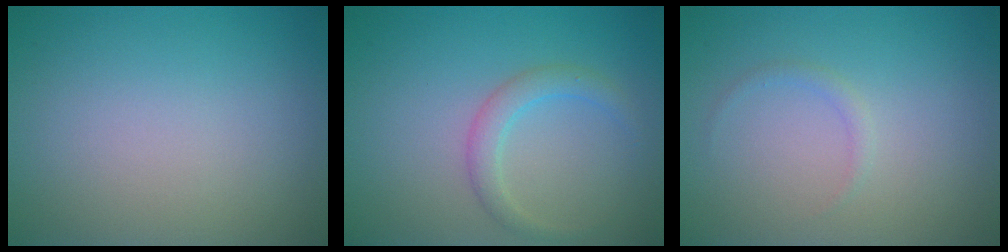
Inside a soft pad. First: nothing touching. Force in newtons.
{"total": 2.1, "press": 2.1, "slide": 0.0}
{"total": 0.8, "press": 0.8, "slide": 0.2}